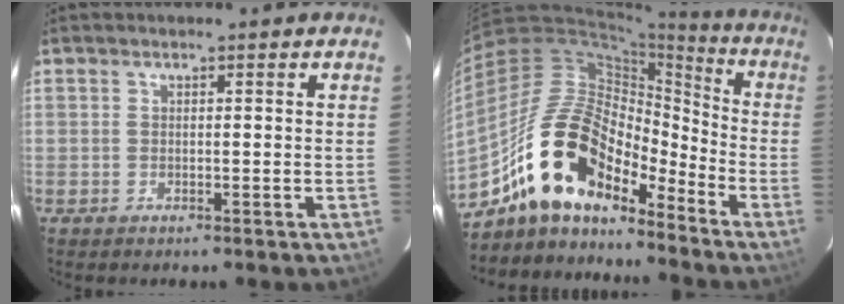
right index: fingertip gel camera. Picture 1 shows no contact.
{"total": 18.0, "force": [-13.6, 8.1, 8.5], "torque": [-0.159, 0.019, -0.250]}